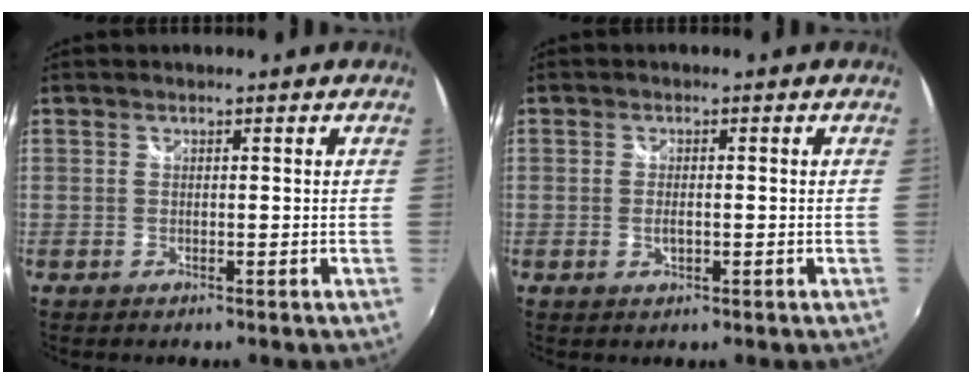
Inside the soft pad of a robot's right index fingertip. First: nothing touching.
{"total": 1.9, "force": [-0.4, 1.0, 1.6], "torque": [-0.028, -0.003, -0.006]}